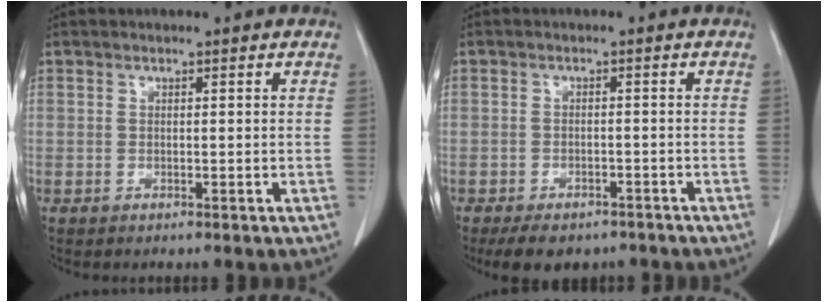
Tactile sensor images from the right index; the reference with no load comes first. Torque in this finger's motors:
{"motor_torque": [-0.38, -0.51, -0.12, -0.05]}